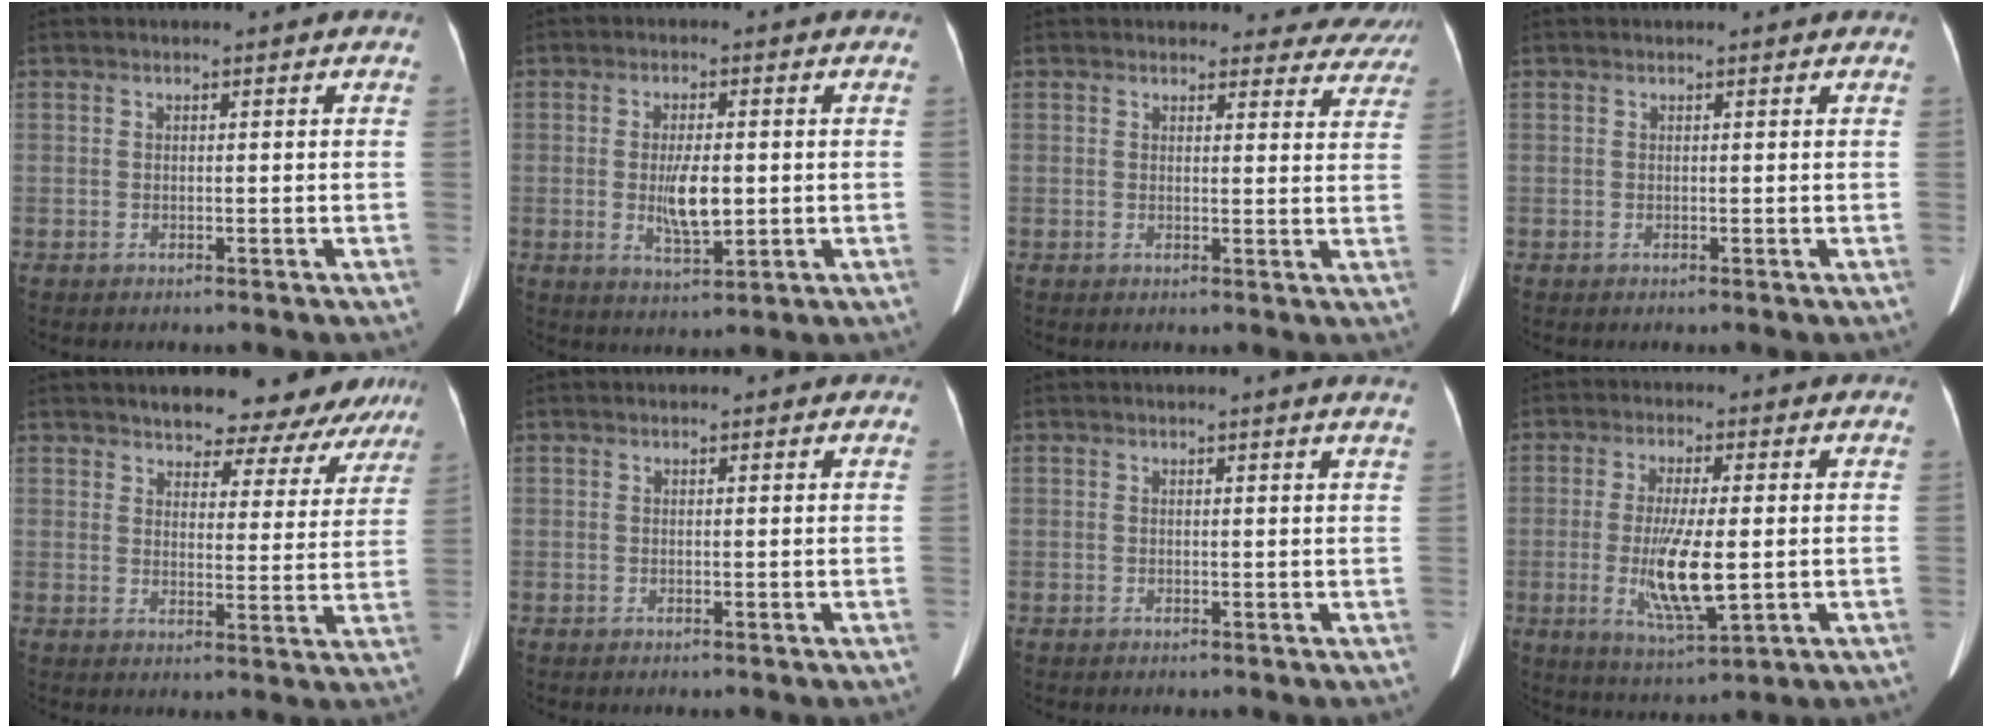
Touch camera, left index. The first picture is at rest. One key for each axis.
{"total": 5.5, "fx": -0.8, "fy": 1.7, "fz": 5.2, "tx": -0.096, "ty": -0.028, "tz": -0.012}
{"total": 11.4, "fx": 10.9, "fy": 3.4, "fz": 0.8, "tx": 0.041, "ty": -0.038, "tz": 0.085}
{"total": 1.6, "fx": 1.5, "fy": 0.3, "fz": 0.5, "tx": -0.006, "ty": -0.001, "tz": 0.010}
{"total": 14.3, "fx": 12.8, "fy": 4.5, "fz": 4.5, "tx": -0.022, "ty": -0.022, "tz": 0.138}
{"total": 2.4, "fx": 2.0, "fy": 0.8, "fz": 1.0, "tx": -0.009, "ty": 0.006, "tz": 0.020}
{"total": 3.4, "fx": 3.1, "fy": -0.7, "fz": 1.4, "tx": -0.014, "ty": -0.019, "tz": 0.015}
{"total": 8.8, "fx": -1.4, "fy": 1.6, "fz": 8.6, "tx": -0.169, "ty": -0.040, "tz": -0.023}